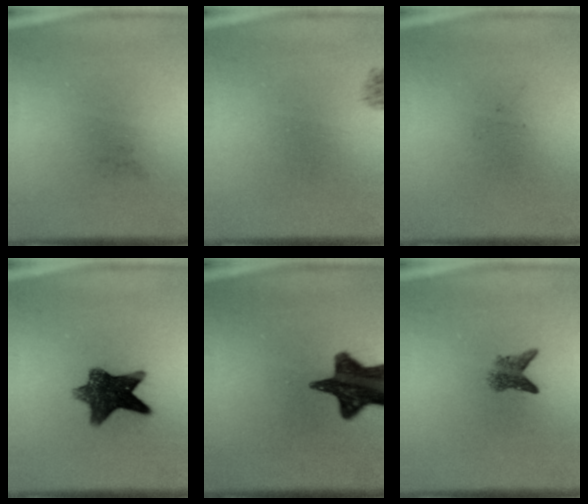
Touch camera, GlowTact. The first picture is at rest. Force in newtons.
{"total": 1.0}
{"total": 0.0}
{"total": 9.7}
{"total": 14.8}
{"total": 2.6}